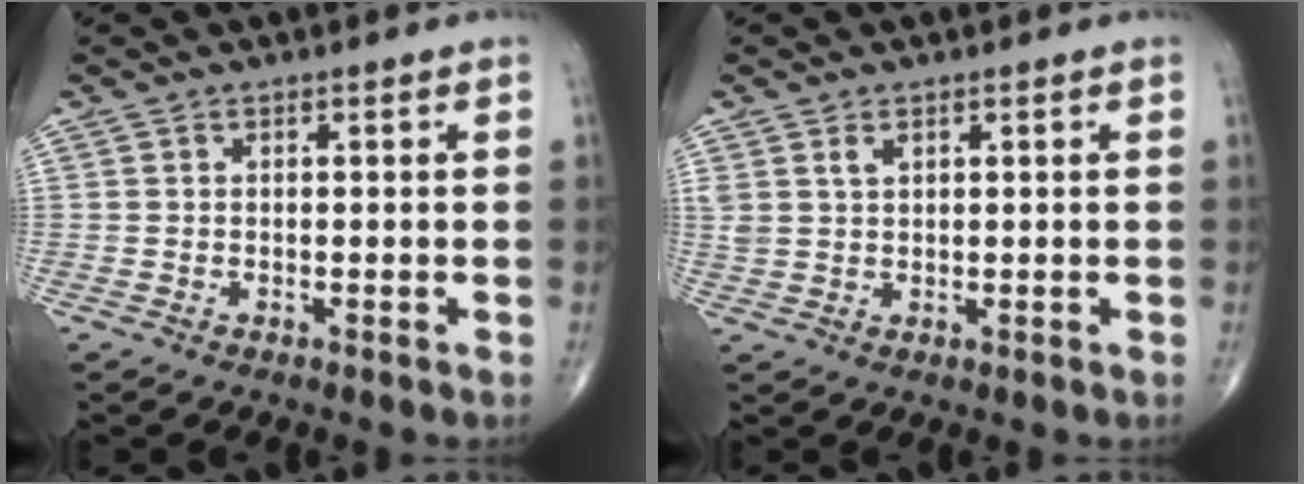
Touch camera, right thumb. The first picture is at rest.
{"total": 2.5, "force": [1.4, 1.4, 1.5], "torque": [-0.031, -0.001, 0.036]}